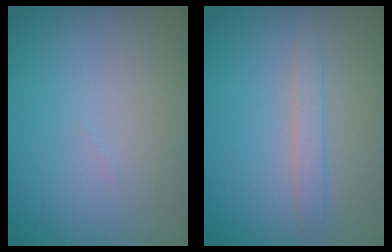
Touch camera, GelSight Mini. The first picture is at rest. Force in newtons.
{"total": 1.5, "press": 1.4, "slide": 0.1}